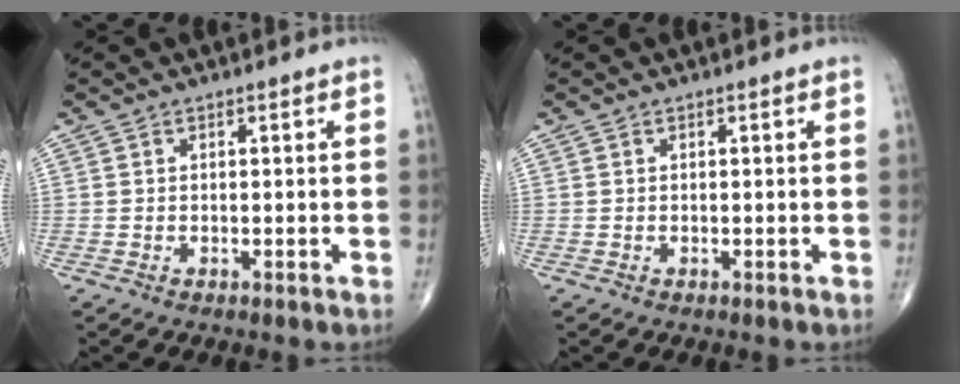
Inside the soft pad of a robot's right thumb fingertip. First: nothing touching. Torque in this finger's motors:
{"motor_torque": [0.00, 0.00, 0.00, 0.00, 0.02]}